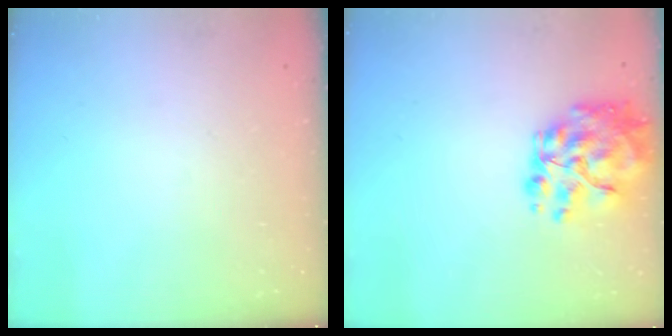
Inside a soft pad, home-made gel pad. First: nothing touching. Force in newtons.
{"total": 15.6, "press": 14.8, "slide": 5.0}